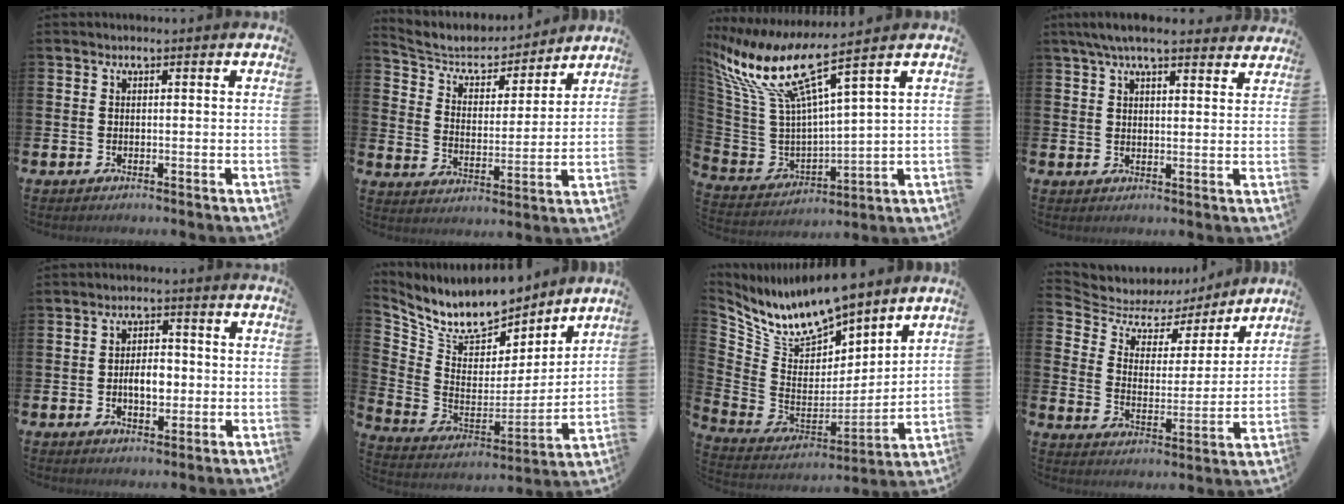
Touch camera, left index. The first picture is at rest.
{"total": 6.3, "force": [5.9, 2.2, 0.9], "torque": [-0.051, -0.047, 0.098]}
{"total": 11.3, "force": [8.0, 2.2, 7.6], "torque": [-0.187, -0.050, 0.131]}
{"total": 5.9, "force": [5.3, 0.9, 2.4], "torque": [-0.054, -0.013, 0.096]}
{"total": 4.0, "force": [-0.6, 2.4, 3.2], "torque": [-0.045, 0.001, -0.019]}
{"total": 10.3, "force": [9.2, 3.8, 2.9], "torque": [-0.106, -0.061, 0.164]}
{"total": 10.8, "force": [10.1, 2.7, 2.4], "torque": [-0.107, -0.071, 0.186]}
{"total": 6.5, "force": [5.3, 3.6, 1.4], "torque": [-0.062, -0.036, 0.086]}